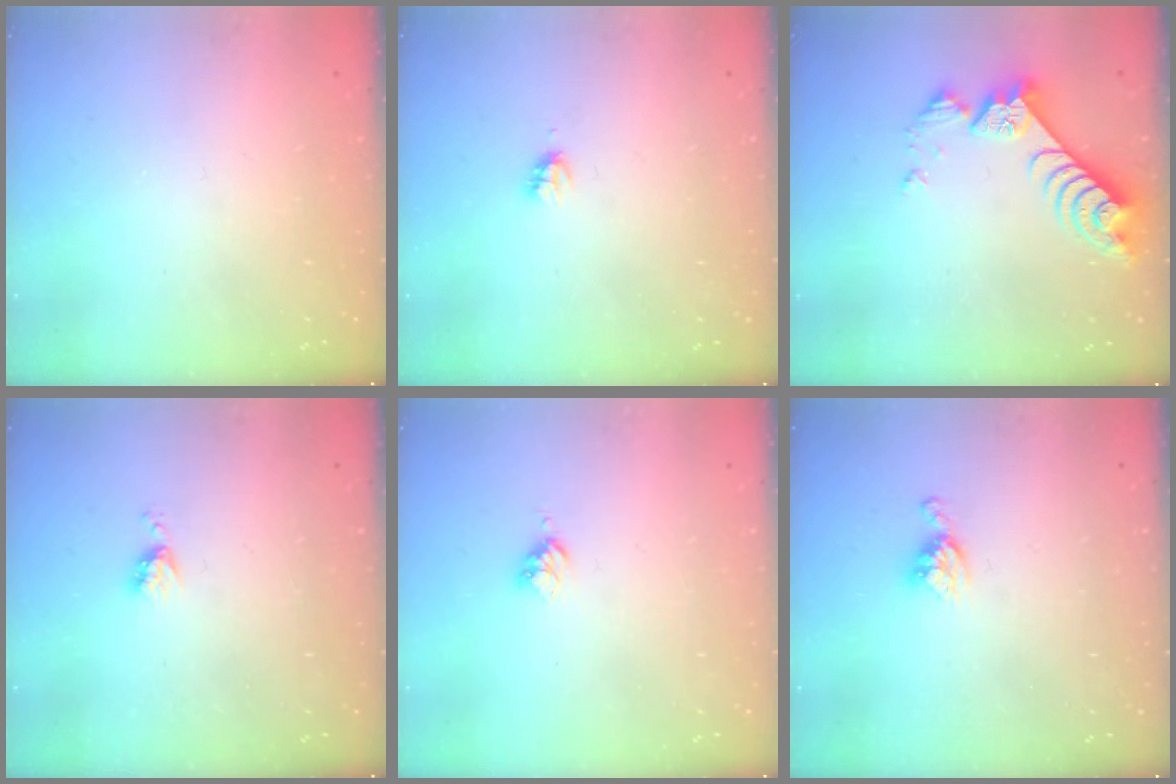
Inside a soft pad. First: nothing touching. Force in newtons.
{"total": 2.2, "press": 2.2, "slide": 0.3}
{"total": 8.0, "press": 8.0, "slide": 0.8}
{"total": 4.0, "press": 4.0, "slide": 0.5}
{"total": 3.0, "press": 2.9, "slide": 0.4}
{"total": 5.5, "press": 5.5, "slide": 0.1}